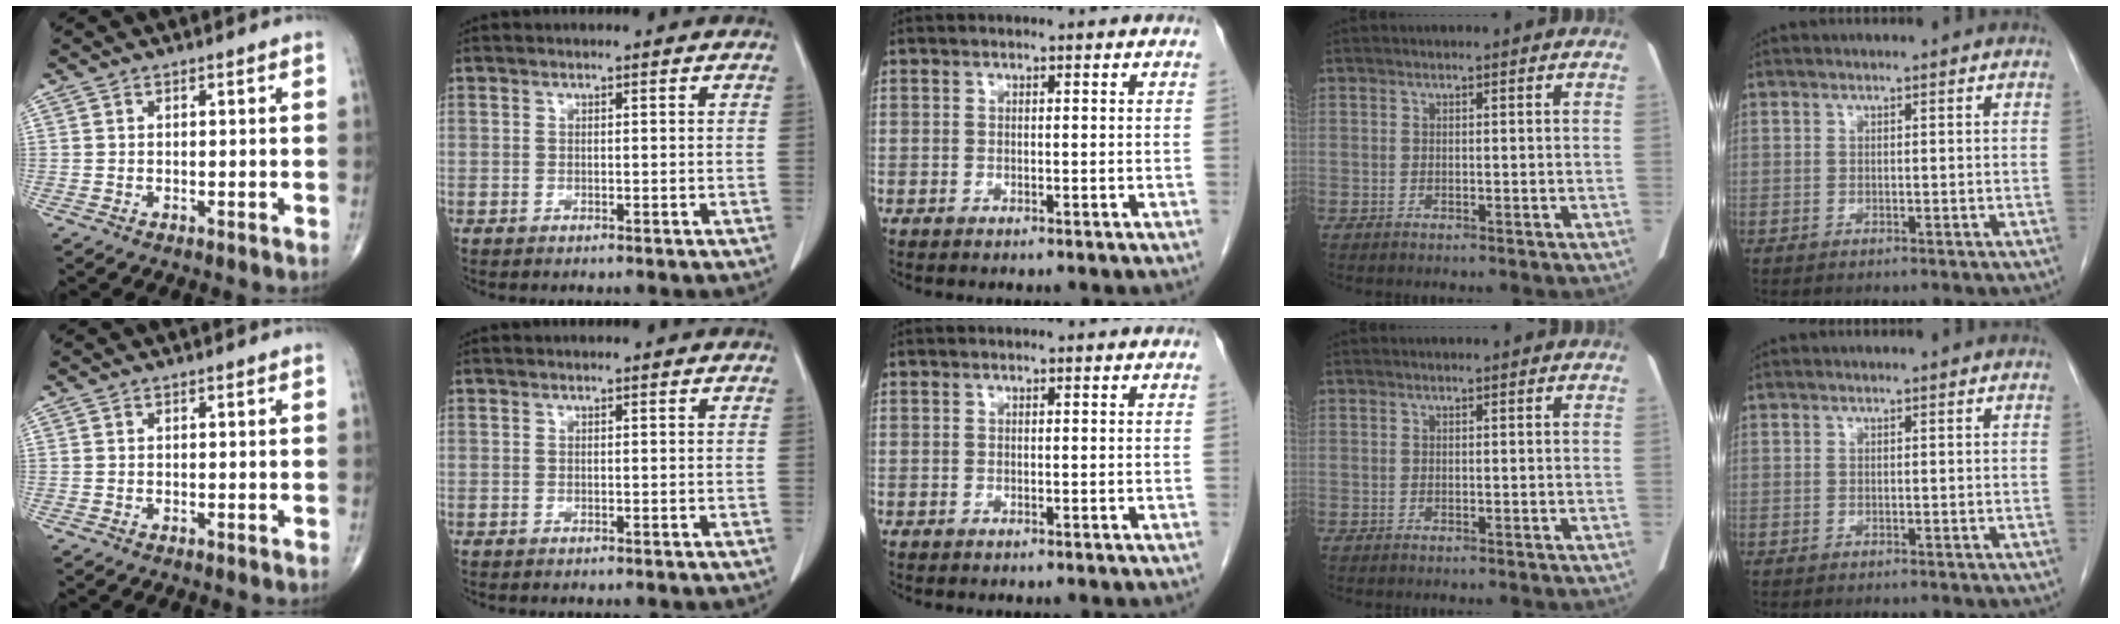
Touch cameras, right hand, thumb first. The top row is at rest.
{}